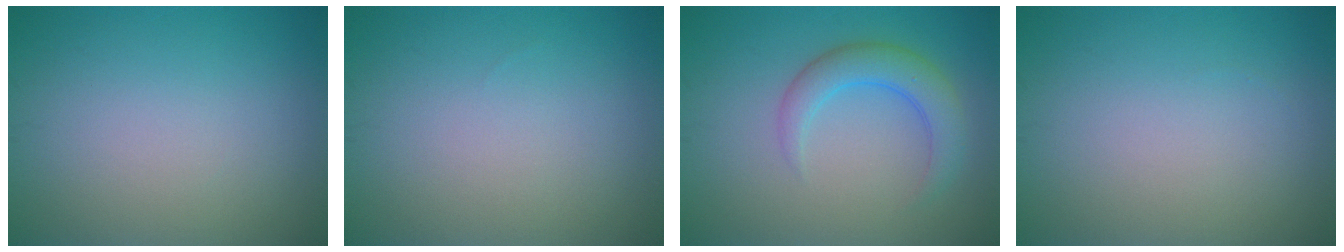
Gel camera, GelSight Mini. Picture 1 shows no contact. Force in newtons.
{"total": 0.0}
{"total": 3.6, "press": 3.6, "slide": 0.2}
{"total": 0.0}